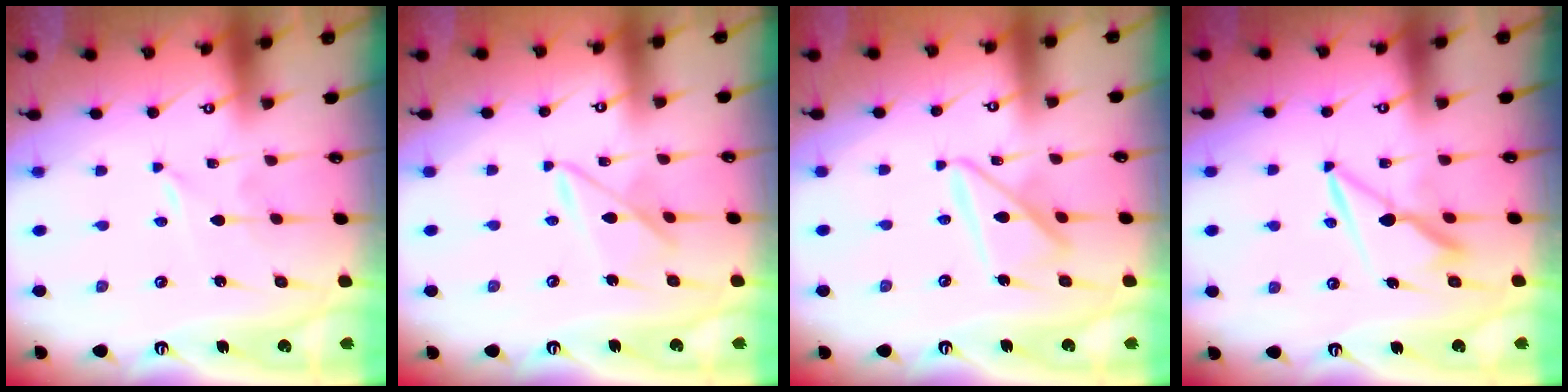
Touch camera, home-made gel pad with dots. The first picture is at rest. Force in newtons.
{"total": 7.9, "press": 7.9, "slide": 0.4}
{"total": 12.2, "press": 12.2, "slide": 1.1}
{"total": 7.8, "press": 7.8, "slide": 0.9}